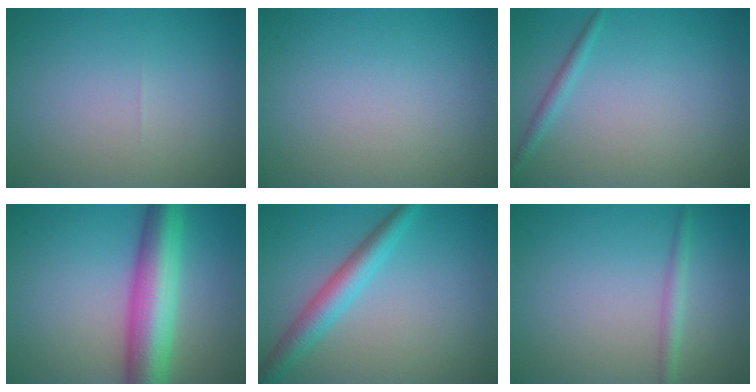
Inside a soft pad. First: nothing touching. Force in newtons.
{"total": 0.0}
{"total": 1.2, "press": 1.2, "slide": 0.1}
{"total": 9.1, "press": 9.1, "slide": 0.2}
{"total": 3.7, "press": 3.7, "slide": 0.1}
{"total": 1.7, "press": 1.7, "slide": 0.0}